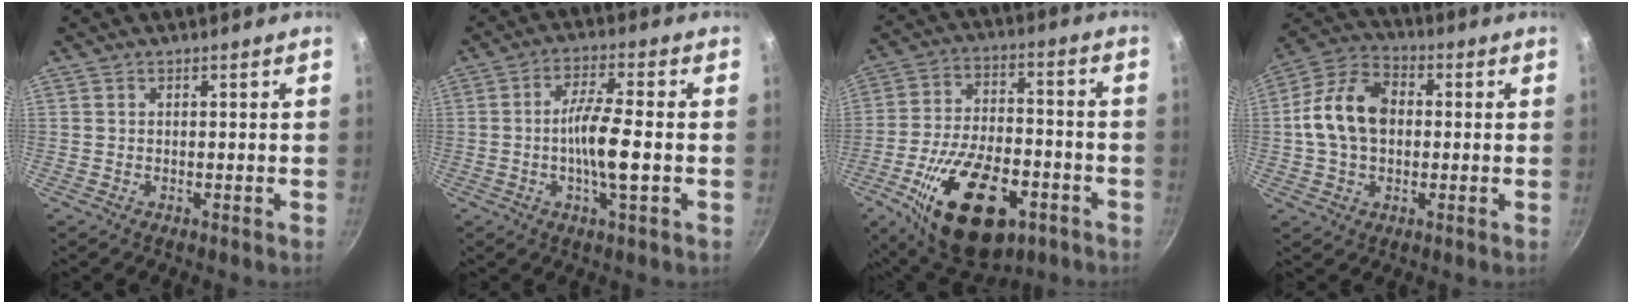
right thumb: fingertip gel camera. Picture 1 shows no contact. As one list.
[{"total": 8.3, "force": [-1.3, 1.5, 8.1], "torque": [-0.153, 0.014, -0.030]}, {"total": 23.2, "force": [-10.0, 12.5, 16.8], "torque": [-0.273, 0.035, -0.155]}, {"total": 13.1, "force": [0.5, 9.3, 9.2], "torque": [-0.148, 0.027, -0.008]}]